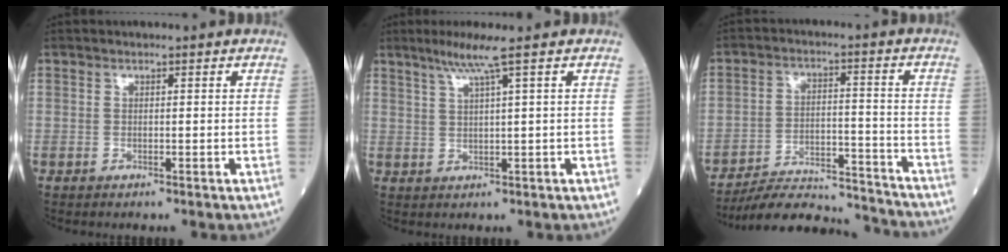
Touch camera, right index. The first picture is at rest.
{"total": 4.1, "force": [2.5, -1.2, 3.0], "torque": [-0.065, -0.001, 0.052]}
{"total": 15.2, "force": [-14.9, 1.7, 2.9], "torque": [-0.038, 0.020, -0.222]}